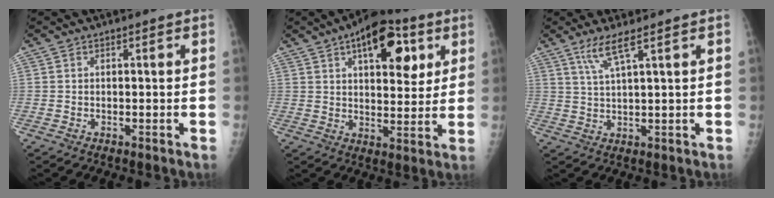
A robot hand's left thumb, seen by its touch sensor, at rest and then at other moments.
{"total": 15.5, "force": [6.6, 7.7, 11.7], "torque": [-0.119, -0.010, 0.093]}
{"total": 4.6, "force": [2.8, 0.1, 3.6], "torque": [-0.081, -0.012, 0.065]}